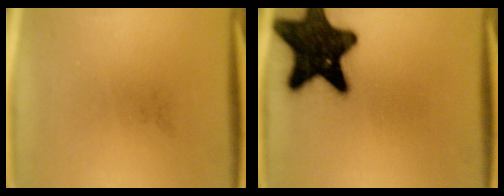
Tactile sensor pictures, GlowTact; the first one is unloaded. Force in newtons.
{"total": 19.1}